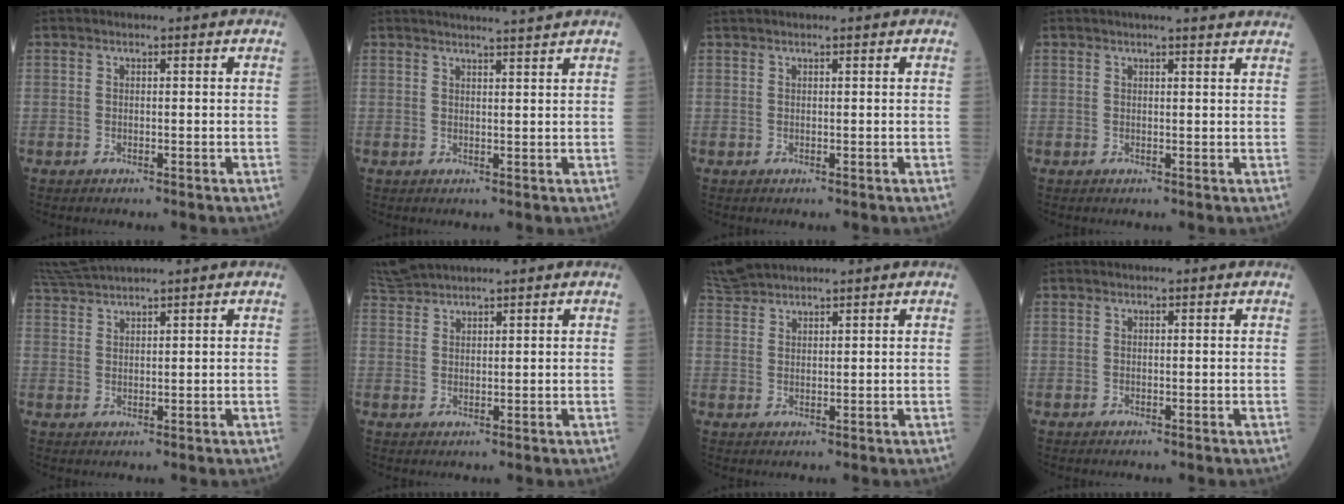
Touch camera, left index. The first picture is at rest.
{"total": 5.6, "force": [5.1, -1.3, 1.8], "torque": [-0.022, 0.005, 0.060]}
{"total": 0.6, "force": [0.5, -0.1, 0.2], "torque": [-0.007, 0.012, 0.016]}
{"total": 5.9, "force": [5.4, 0.0, 2.5], "torque": [-0.030, 0.015, 0.052]}
{"total": 5.0, "force": [4.6, -1.1, 1.5], "torque": [-0.044, 0.017, 0.098]}
{"total": 3.9, "force": [3.9, -0.4, 0.7], "torque": [-0.029, 0.021, 0.086]}
{"total": 4.4, "force": [4.3, 0.2, 0.8], "torque": [-0.030, 0.023, 0.093]}
{"total": 0.0}